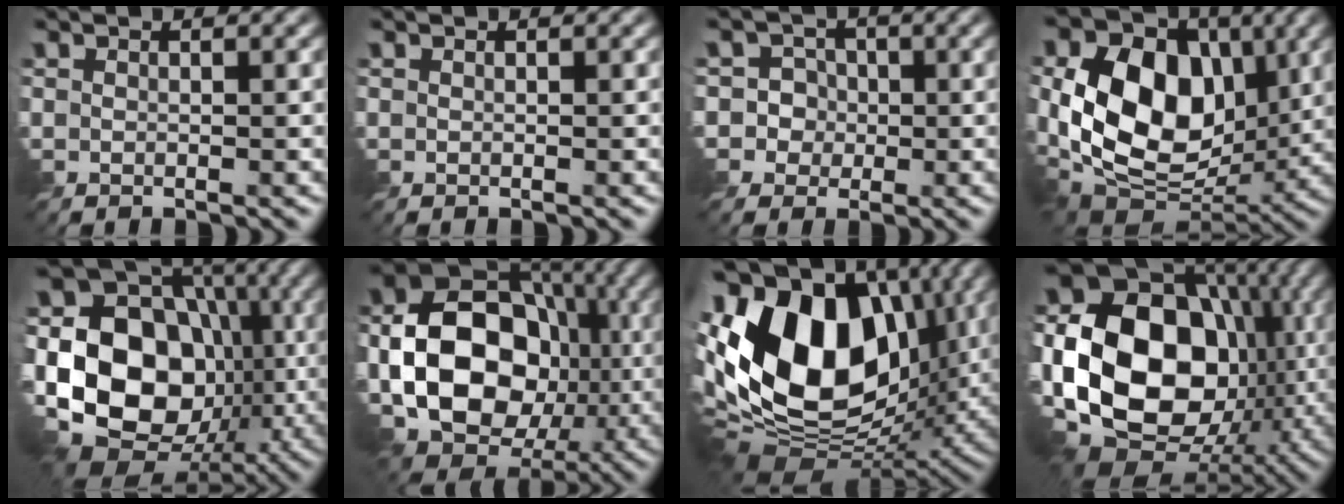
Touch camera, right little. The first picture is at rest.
{"total": 0.0}
{"total": 3.7, "force": [-0.2, 3.6, 0.9], "torque": [-0.005, 0.008, -0.010]}
{"total": 14.2, "force": [1.1, 10.0, 10.1], "torque": [-0.166, -0.003, 0.015]}
{"total": 19.5, "force": [-2.4, 15.1, 12.1], "torque": [-0.218, 0.012, -0.067]}
{"total": 15.9, "force": [-3.5, 11.9, 10.0], "torque": [-0.159, -0.004, -0.061]}
{"total": 18.1, "force": [1.5, 12.2, 13.2], "torque": [-0.274, 0.010, 0.016]}
{"total": 21.1, "force": [-0.9, 15.5, 14.2], "torque": [-0.300, -0.002, -0.017]}